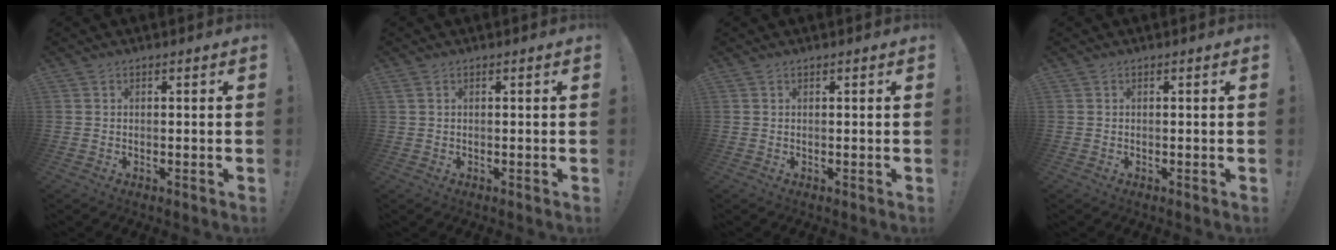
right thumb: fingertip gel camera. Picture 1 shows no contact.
{"total": 0.8, "force": [0.4, 0.3, 0.6], "torque": [-0.019, 0.004, 0.009]}
{"total": 0.0}
{"total": 0.0}